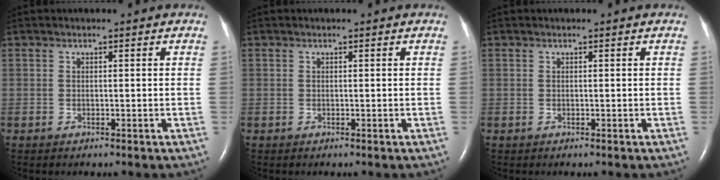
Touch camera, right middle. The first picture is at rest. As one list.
[{"total": 0.0}, {"total": 0.0}]